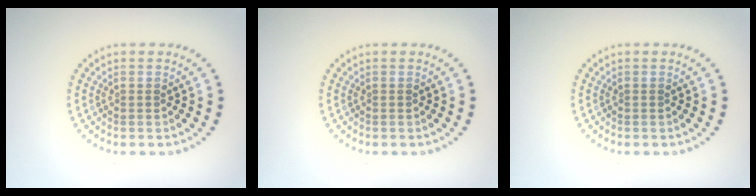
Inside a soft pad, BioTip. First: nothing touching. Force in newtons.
{"total": 0.0}
{"total": 0.0}